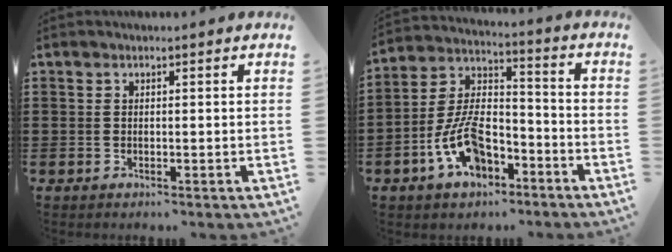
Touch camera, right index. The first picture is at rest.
{"total": 10.5, "force": [-5.8, 5.4, 6.9], "torque": [-0.160, 0.007, -0.110]}